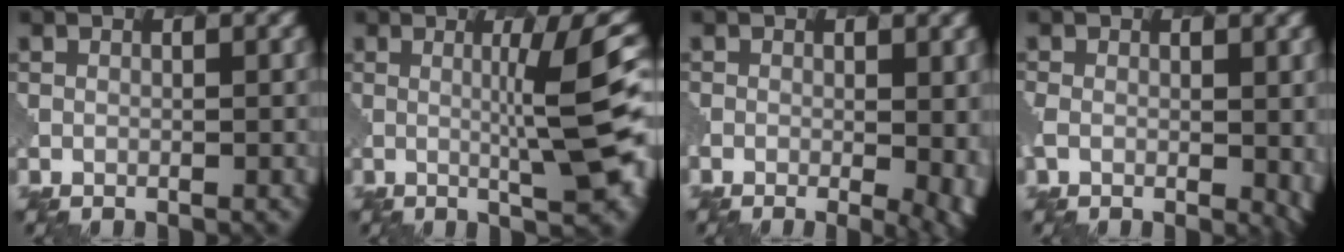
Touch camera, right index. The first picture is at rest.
{"total": 8.3, "force": [0.5, 1.3, 8.2], "torque": [-0.107, 0.006, 0.009]}
{"total": 7.2, "force": [-1.1, 3.4, 6.2], "torque": [-0.053, -0.009, -0.009]}
{"total": 5.0, "force": [-0.4, 2.9, 4.0], "torque": [-0.065, -0.018, -0.001]}